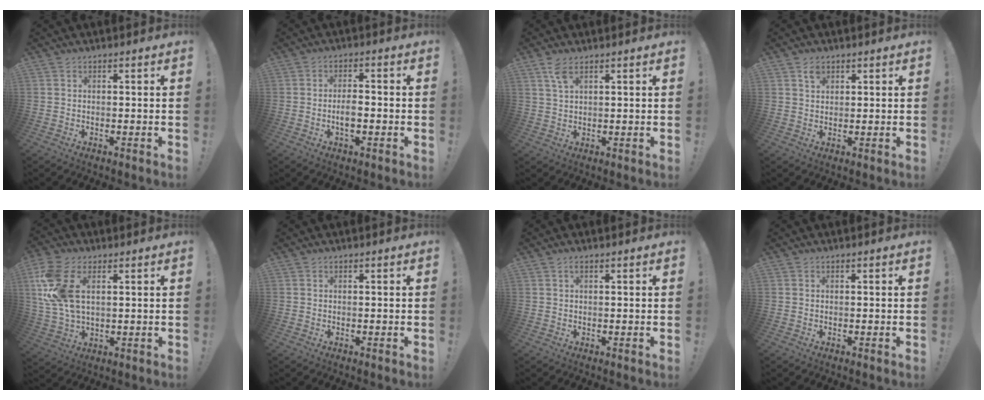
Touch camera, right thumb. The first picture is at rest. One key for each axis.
{"total": 4.5, "fx": -1.4, "fy": 2.1, "fz": 3.8, "tx": -0.061, "ty": 0.003, "tz": -0.028}
{"total": 4.5, "fx": 2.8, "fy": 1.5, "fz": 3.2, "tx": -0.061, "ty": -0.009, "tz": 0.049}
{"total": 2.4, "fx": 1.4, "fy": 1.4, "fz": 1.2, "tx": -0.009, "ty": -0.006, "tz": 0.023}
{"total": 13.5, "fx": 4.0, "fy": 7.7, "fz": 10.3, "tx": -0.208, "ty": -0.010, "tz": 0.078}
{"total": 0.0}
{"total": 0.8, "fx": 0.3, "fy": 0.2, "fz": 0.7, "tx": -0.008, "ty": -0.002, "tz": 0.004}
{"total": 0.0}